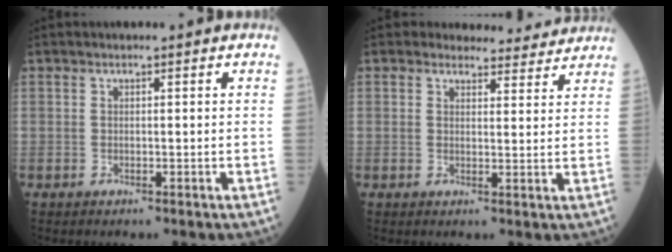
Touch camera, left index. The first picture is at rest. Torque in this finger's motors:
{"motor_torque": [0.51, -0.78, -0.10, -0.03]}